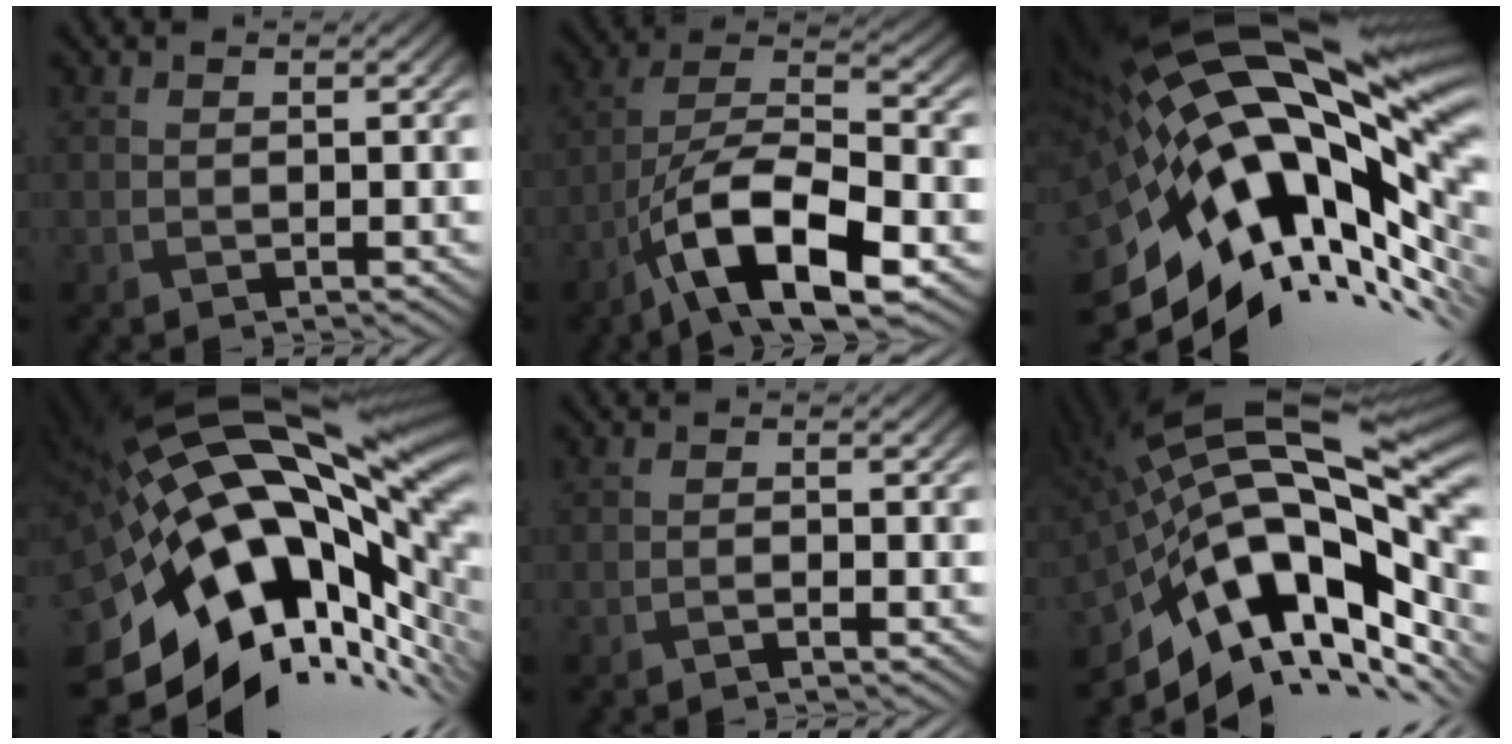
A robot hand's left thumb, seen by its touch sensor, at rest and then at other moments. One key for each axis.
{"total": 13.3, "fx": -6.6, "fy": 4.8, "fz": 10.5, "tx": -0.195, "ty": -0.003, "tz": -0.129}
{"total": 20.8, "fx": -0.5, "fy": 9.3, "fz": 18.6, "tx": -0.338, "ty": -0.051, "tz": -0.006}
{"total": 21.3, "fx": -0.6, "fy": 11.4, "fz": 18.0, "tx": -0.327, "ty": -0.042, "tz": -0.013}
{"total": 0.9, "fx": -0.6, "fy": 0.1, "fz": 0.7, "tx": -0.013, "ty": 0.001, "tz": -0.012}
{"total": 19.9, "fx": -2.1, "fy": 10.2, "fz": 17.0, "tx": -0.314, "ty": -0.031, "tz": -0.029}